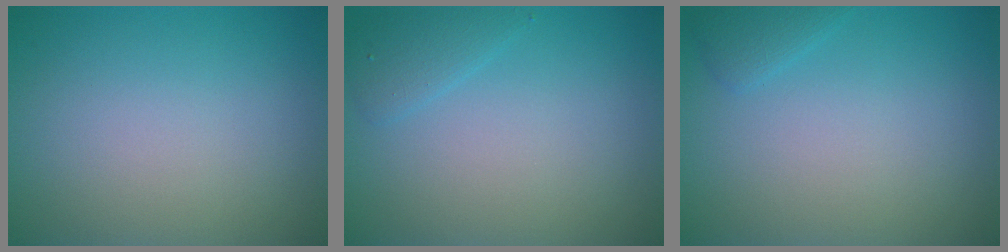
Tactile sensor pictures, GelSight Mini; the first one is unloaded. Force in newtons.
{"total": 1.4, "press": 1.4, "slide": 0.1}
{"total": 1.1, "press": 1.1, "slide": 0.0}